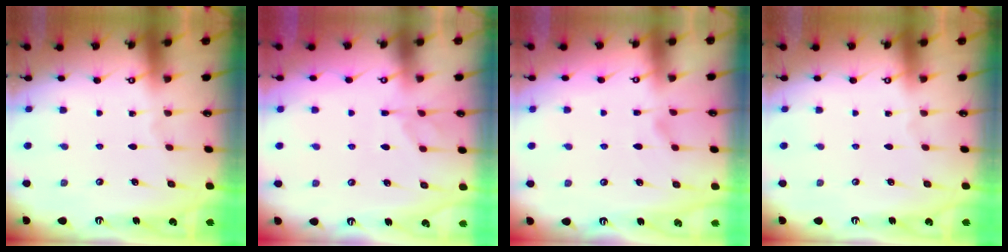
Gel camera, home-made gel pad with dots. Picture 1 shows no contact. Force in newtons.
{"total": 1.4, "press": 0.0, "slide": 1.4}
{"total": 1.1, "press": 0.6, "slide": 0.9}
{"total": 0.0}